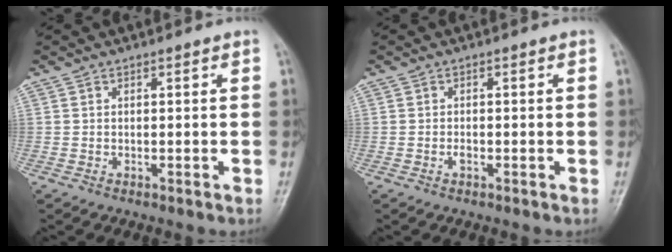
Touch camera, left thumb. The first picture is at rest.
{"total": 0.9, "force": [-0.4, 0.5, 0.7], "torque": [-0.010, 0.000, -0.010]}